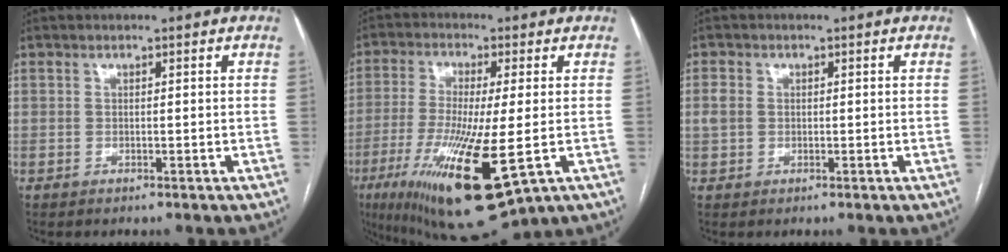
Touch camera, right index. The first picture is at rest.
{"total": 18.0, "force": [-6.0, 2.7, 16.7], "torque": [-0.315, -0.049, -0.092]}
{"total": 2.3, "force": [0.3, 2.0, 1.1], "torque": [-0.035, 0.012, 0.011]}